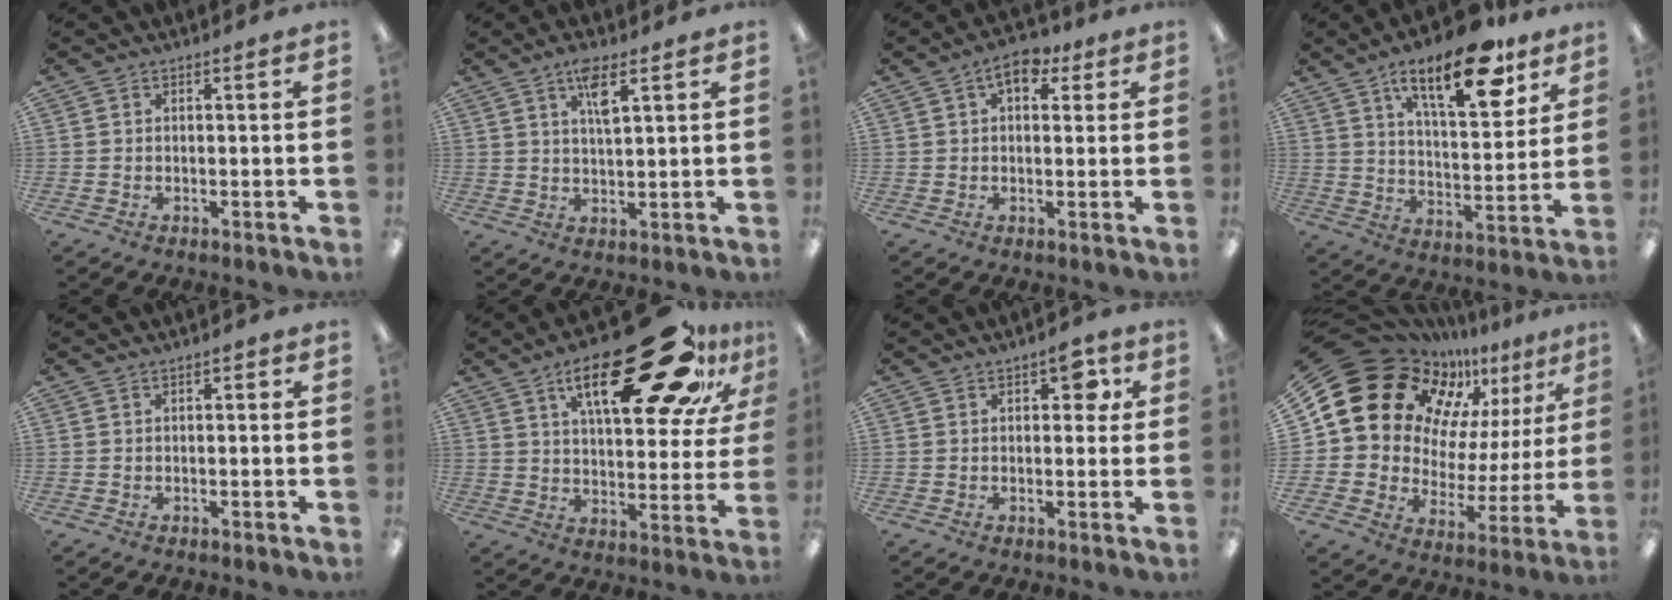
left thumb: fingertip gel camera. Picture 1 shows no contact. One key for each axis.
{"total": 6.2, "fx": 3.4, "fy": 1.9, "fz": 4.7, "tx": -0.080, "ty": -0.005, "tz": 0.054}
{"total": 6.7, "fx": 3.2, "fy": 3.7, "fz": 4.6, "tx": -0.055, "ty": -0.007, "tz": 0.050}
{"total": 19.4, "fx": 11.5, "fy": 7.5, "fz": 13.7, "tx": -0.201, "ty": -0.050, "tz": 0.181}
{"total": 0.5, "fx": 0.0, "fy": 0.4, "fz": 0.4, "tx": -0.007, "ty": 0.001, "tz": -0.001}
{"total": 29.9, "fx": 17.7, "fy": 12.0, "fz": 20.9, "tx": -0.295, "ty": -0.101, "tz": 0.280}
{"total": 5.7, "fx": 2.3, "fy": 3.1, "fz": 4.2, "tx": -0.047, "ty": -0.005, "tz": 0.033}
{"total": 21.1, "fx": 14.6, "fy": 12.7, "fz": 8.4, "tx": -0.158, "ty": -0.104, "tz": 0.276}